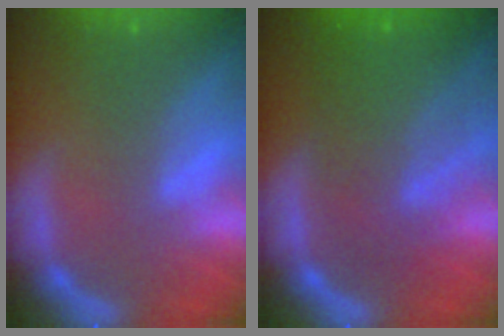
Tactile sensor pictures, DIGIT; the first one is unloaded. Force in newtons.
{"total": 8.1}